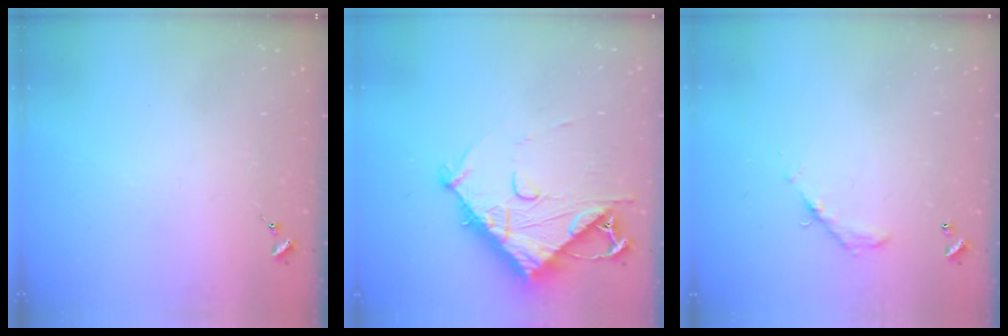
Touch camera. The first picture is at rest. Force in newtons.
{"total": 13.1, "press": 13.0, "slide": 1.0}
{"total": 6.2, "press": 6.2, "slide": 0.4}